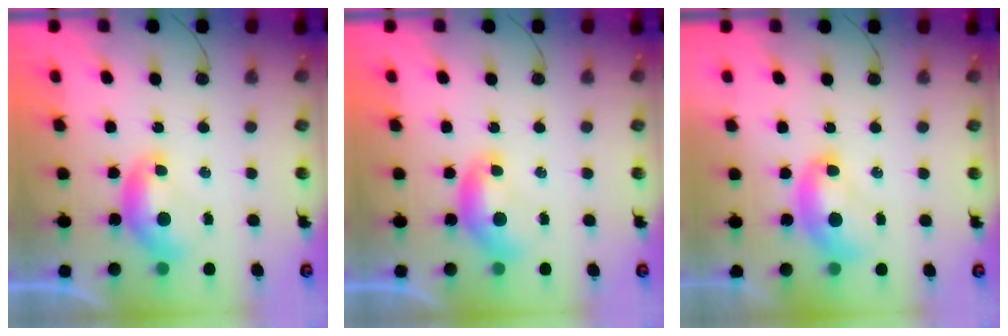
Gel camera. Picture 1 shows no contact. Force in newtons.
{"total": 0.0}
{"total": 1.8, "press": 1.8, "slide": 0.0}